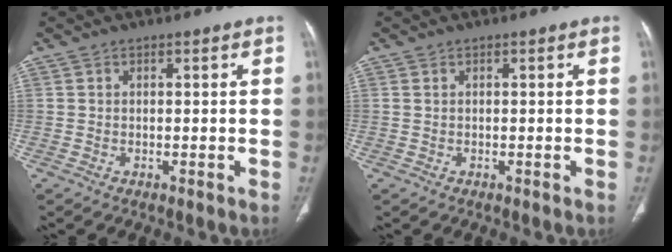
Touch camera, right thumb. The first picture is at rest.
{"total": 0.0}